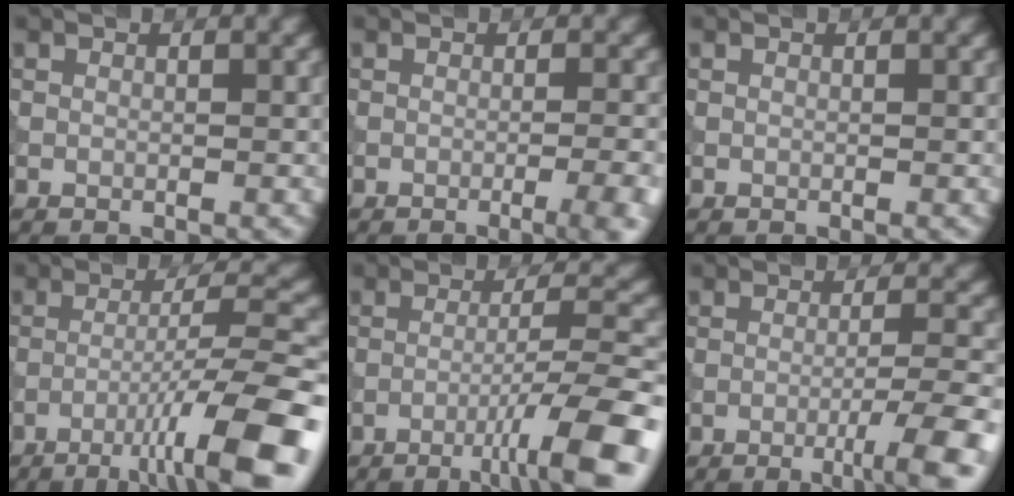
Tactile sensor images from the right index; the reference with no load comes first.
{"total": 5.4, "force": [-2.3, 1.9, 4.4], "torque": [-0.033, 0.010, -0.028]}
{"total": 0.0}
{"total": 11.4, "force": [-6.2, 1.5, 9.4], "torque": [-0.131, 0.017, -0.099]}
{"total": 8.9, "force": [-4.6, 1.0, 7.6], "torque": [-0.105, 0.015, -0.072]}
{"total": 5.9, "force": [-2.7, 0.7, 5.2], "torque": [-0.072, 0.004, -0.046]}